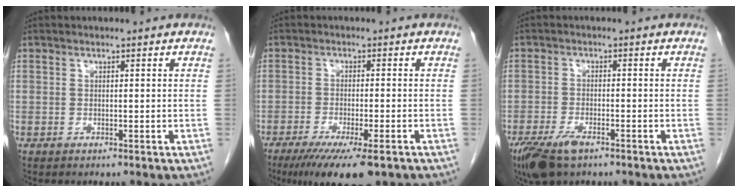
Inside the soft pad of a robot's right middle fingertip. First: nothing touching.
{"total": 10.8, "force": [-7.5, 1.9, 7.5], "torque": [-0.110, -0.021, -0.114]}
{"total": 6.6, "force": [-4.4, 2.3, 4.3], "torque": [-0.085, -0.012, -0.078]}